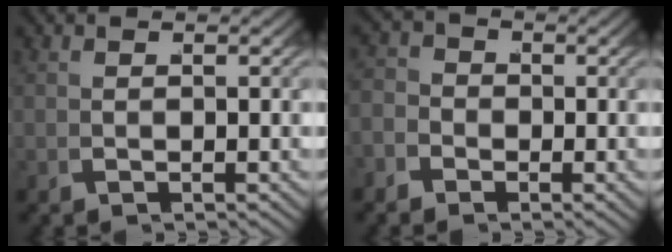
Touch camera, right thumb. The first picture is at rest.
{"total": 2.3, "force": [-1.0, 2.0, 0.6], "torque": [-0.005, -0.005, -0.025]}